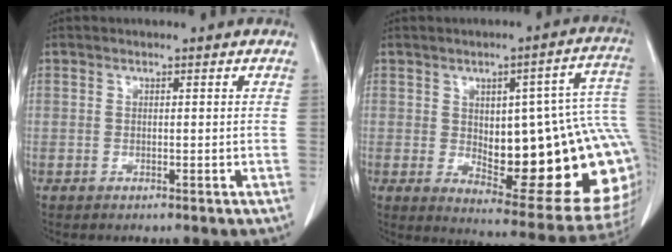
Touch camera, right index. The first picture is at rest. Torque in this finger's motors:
{"motor_torque": [2.14, 0.00, 0.48, 0.11]}